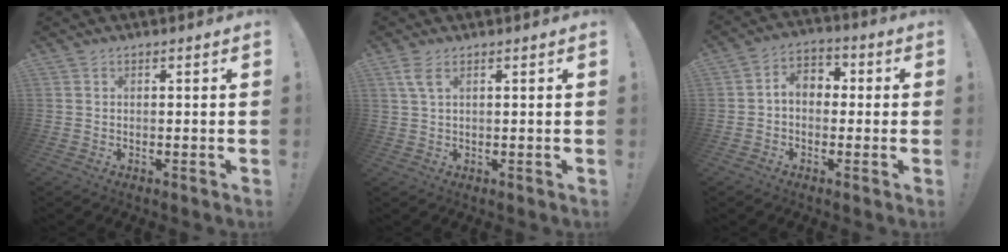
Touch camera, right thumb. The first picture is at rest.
{"total": 3.3, "force": [1.5, 1.0, 2.8], "torque": [-0.063, 0.003, 0.029]}
{"total": 6.7, "force": [0.3, 5.0, 4.5], "torque": [-0.077, 0.015, 0.009]}